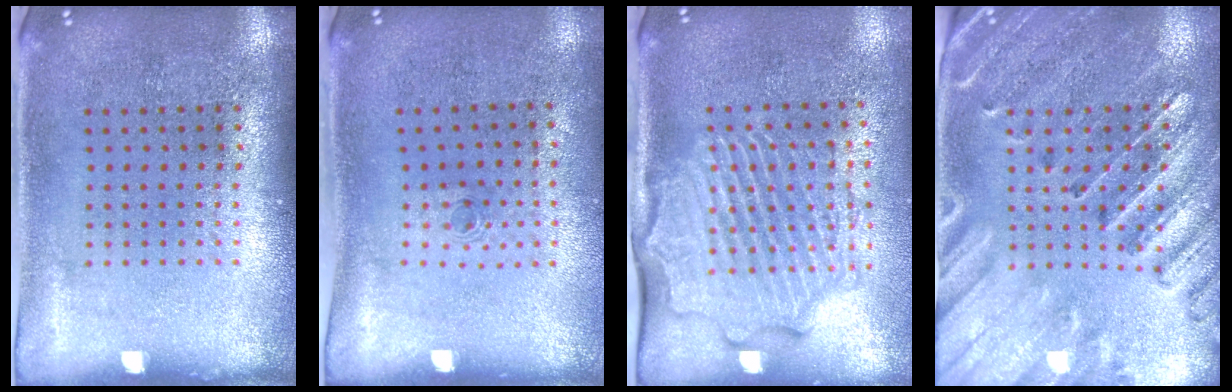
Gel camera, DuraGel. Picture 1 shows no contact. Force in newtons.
{"total": 0.6, "press": 0.3, "slide": 0.5}
{"total": 2.6, "press": 2.3, "slide": 1.3}
{"total": 2.9, "press": 2.7, "slide": 1.1}